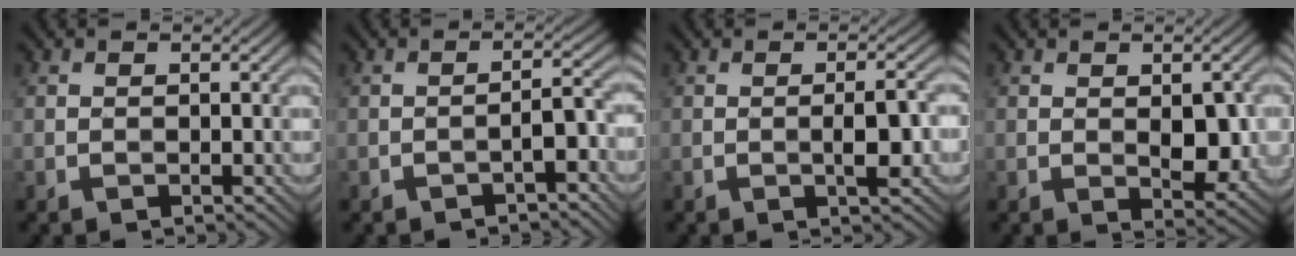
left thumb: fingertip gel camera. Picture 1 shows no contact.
{"total": 2.4, "force": [-1.7, 0.3, 1.7], "torque": [-0.025, 0.013, -0.032]}
{"total": 3.1, "force": [-0.9, 0.4, 3.0], "torque": [-0.050, 0.005, -0.019]}
{"total": 4.3, "force": [-0.2, 2.1, 3.8], "torque": [-0.060, -0.006, 0.001]}